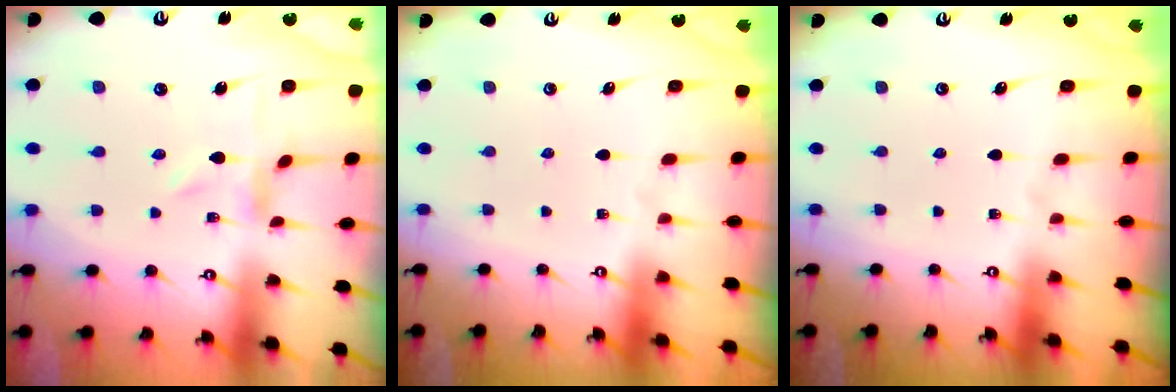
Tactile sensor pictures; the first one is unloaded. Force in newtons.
{"total": 0.0}
{"total": 0.0}